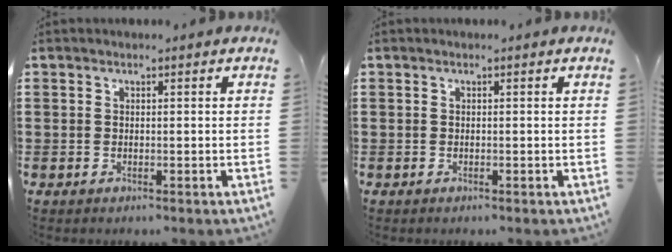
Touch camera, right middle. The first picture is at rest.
{"total": 0.0}